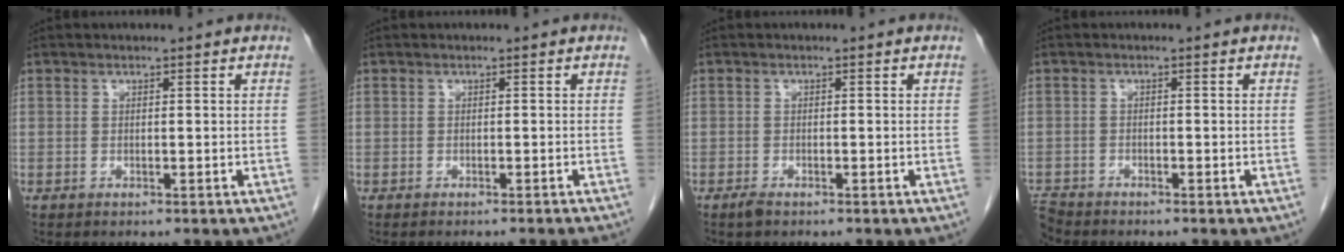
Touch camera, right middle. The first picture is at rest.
{"total": 3.4, "force": [-3.1, -0.6, 1.3], "torque": [-0.012, -0.002, -0.036]}
{"total": 1.0, "force": [-0.8, 0.2, 0.5], "torque": [-0.018, -0.003, -0.014]}
{"total": 2.4, "force": [-2.4, 0.2, 0.0], "torque": [0.000, -0.012, -0.046]}